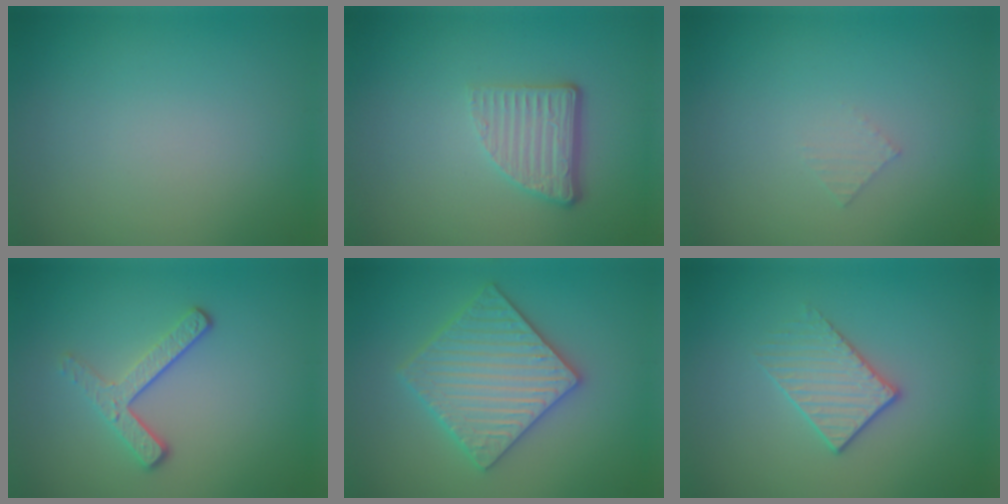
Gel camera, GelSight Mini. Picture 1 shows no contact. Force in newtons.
{"total": 3.8, "press": 2.6, "slide": 2.8}
{"total": 0.8, "press": 0.8, "slide": 0.1}
{"total": 3.0, "press": 2.3, "slide": 2.0}
{"total": 5.9, "press": 5.8, "slide": 1.1}
{"total": 2.2, "press": 1.9, "slide": 1.2}